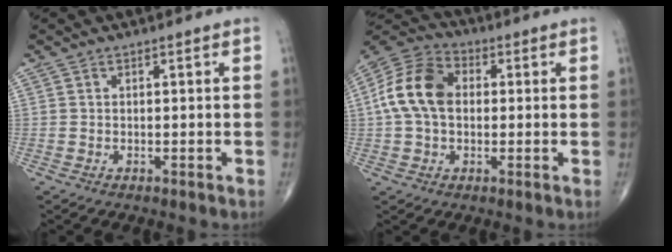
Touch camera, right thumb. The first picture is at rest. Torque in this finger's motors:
{"motor_torque": [0.50, 2.00, 1.06, -0.17, 0.12]}